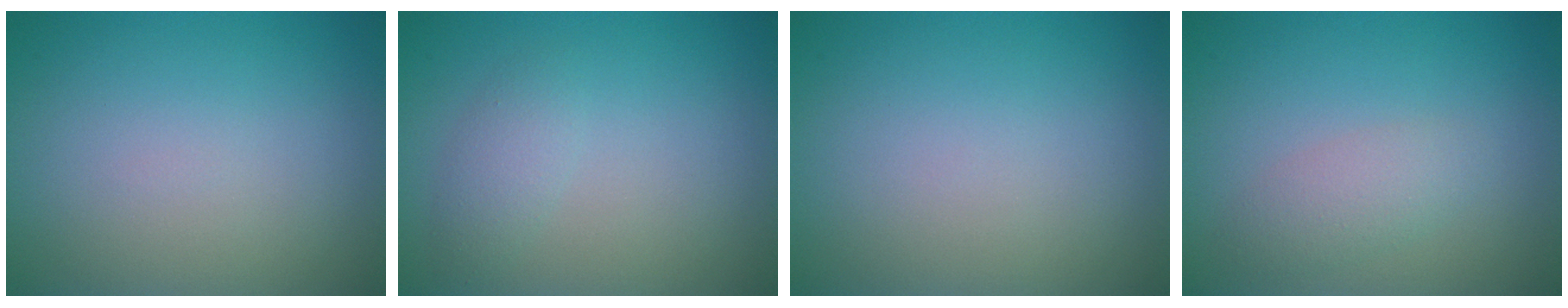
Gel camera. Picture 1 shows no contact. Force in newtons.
{"total": 1.6, "press": 1.6, "slide": 0.0}
{"total": 0.0}
{"total": 2.1, "press": 2.1, "slide": 0.0}